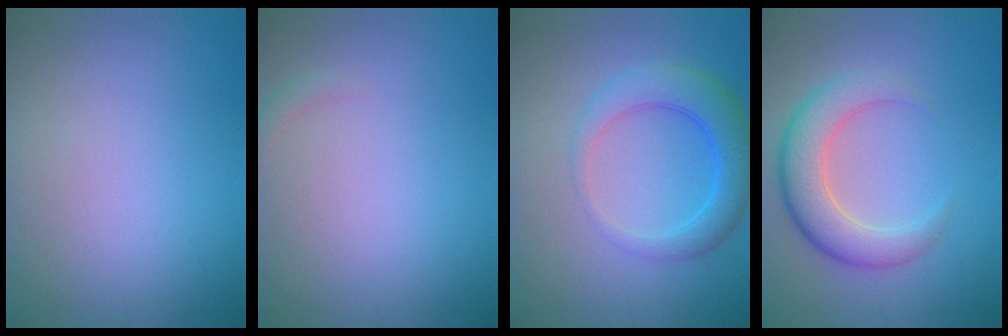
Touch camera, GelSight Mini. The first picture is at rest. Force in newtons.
{"total": 0.6, "press": 0.6, "slide": 0.2}
{"total": 4.3, "press": 4.3, "slide": 0.3}
{"total": 5.1, "press": 5.1, "slide": 0.2}